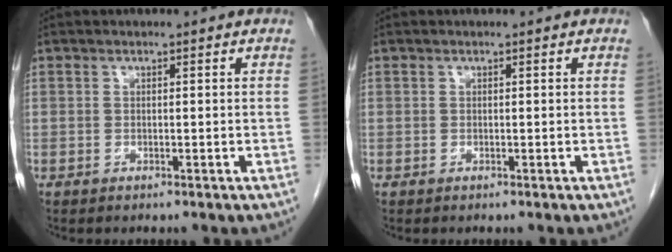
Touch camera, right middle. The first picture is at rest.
{"total": 0.0}